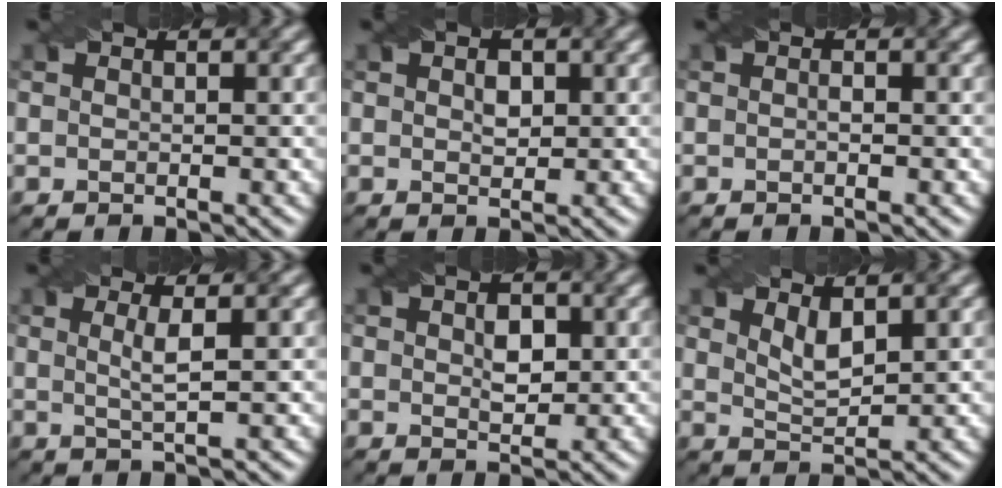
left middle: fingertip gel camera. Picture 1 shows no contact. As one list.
[{"total": 1.5, "force": [0.4, 1.0, 1.1], "torque": [-0.017, 0.000, 0.008]}, {"total": 0.5, "force": [-0.2, 0.2, 0.4], "torque": [-0.011, 0.001, -0.003]}, {"total": 2.1, "force": [0.5, 0.4, 2.1], "torque": [-0.039, 0.000, 0.005]}, {"total": 2.2, "force": [0.5, 1.3, 1.7], "torque": [-0.030, -0.001, 0.010]}, {"total": 2.3, "force": [1.4, 0.8, 1.6], "torque": [-0.035, -0.007, 0.029]}]